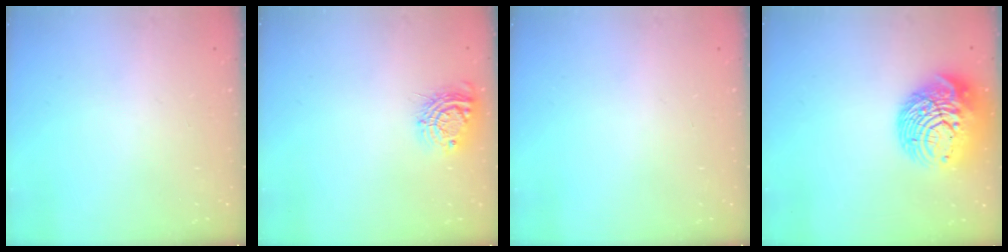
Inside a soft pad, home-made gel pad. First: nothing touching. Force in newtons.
{"total": 9.6, "press": 9.6, "slide": 0.5}
{"total": 0.0}
{"total": 16.8, "press": 16.7, "slide": 1.8}